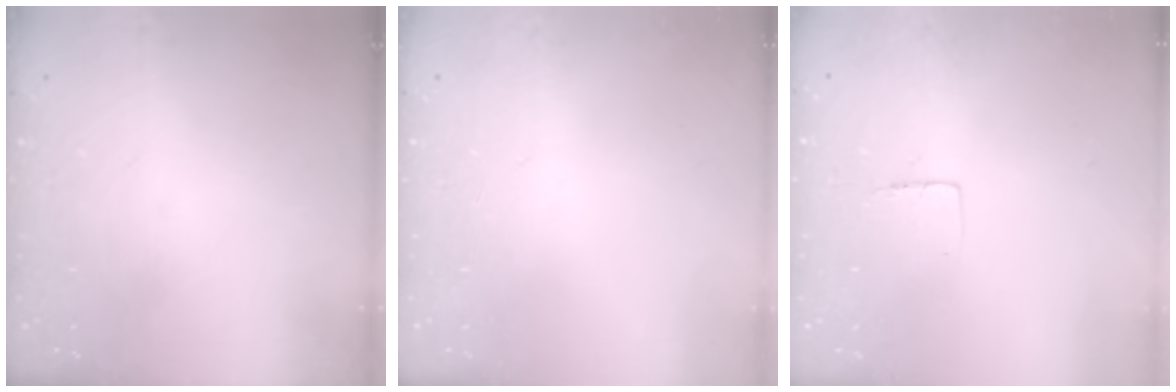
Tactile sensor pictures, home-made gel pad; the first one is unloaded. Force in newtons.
{"total": 0.0}
{"total": 3.5, "press": 3.5, "slide": 0.3}